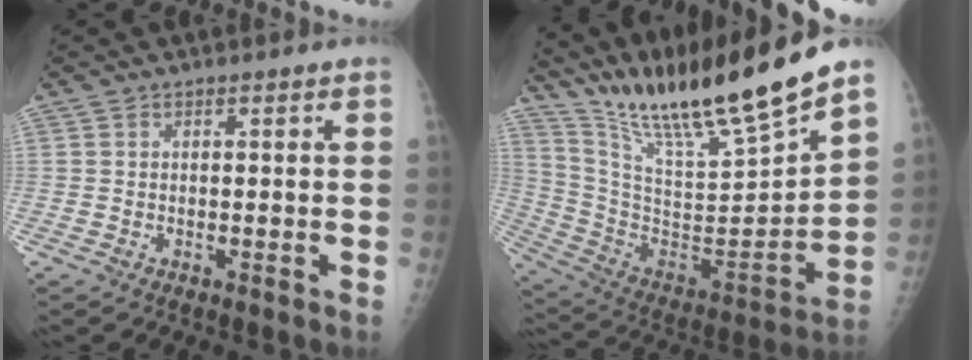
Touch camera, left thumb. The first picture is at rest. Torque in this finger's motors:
{"motor_torque": [1.50, 1.37, 1.41, -1.36, 0.11]}